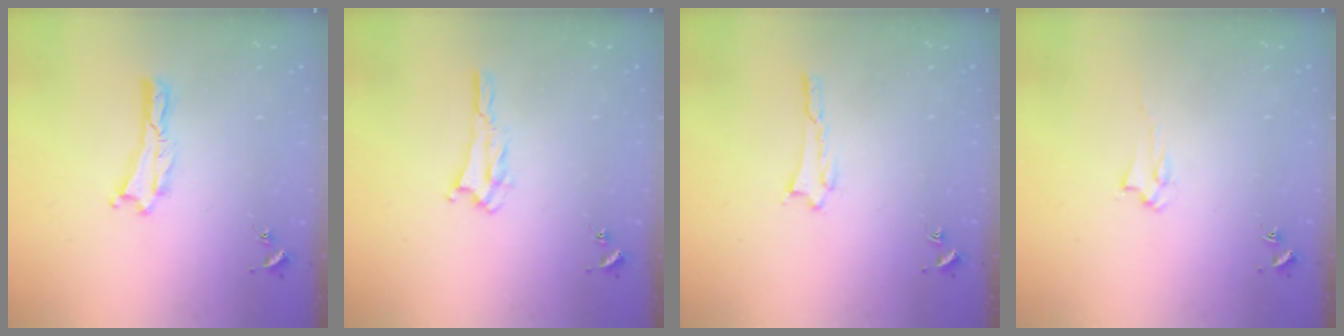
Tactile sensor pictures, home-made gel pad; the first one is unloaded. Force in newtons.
{"total": 2.3, "press": 2.2, "slide": 0.4}
{"total": 1.4, "press": 1.4, "slide": 0.2}
{"total": 1.6, "press": 1.6, "slide": 0.2}